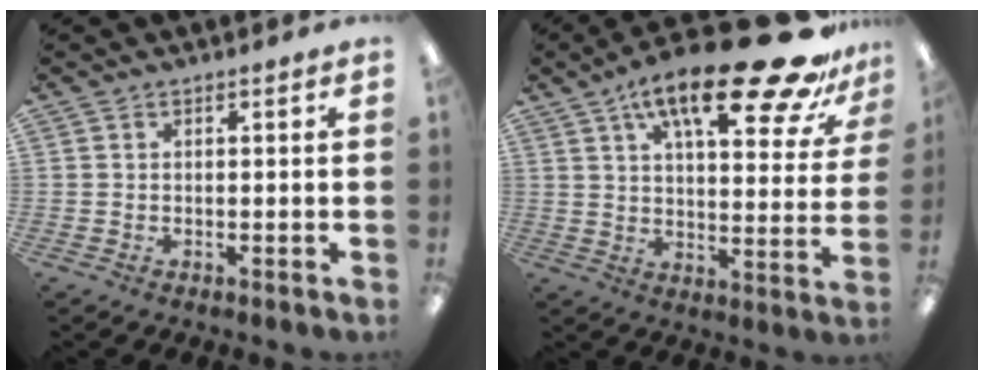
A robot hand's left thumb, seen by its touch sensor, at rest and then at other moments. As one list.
[{"total": 24.6, "force": [15.6, 7.0, 17.7], "torque": [-0.256, -0.101, 0.244]}]